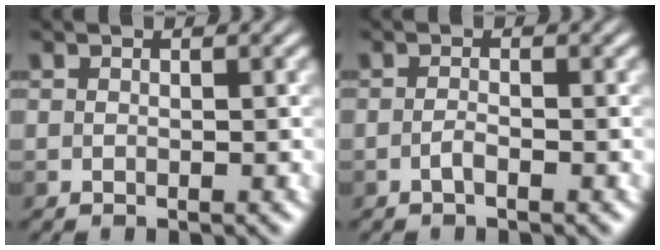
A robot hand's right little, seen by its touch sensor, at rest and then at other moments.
{"total": 1.7, "force": [-1.6, 0.0, 0.7], "torque": [-0.018, 0.000, -0.033]}